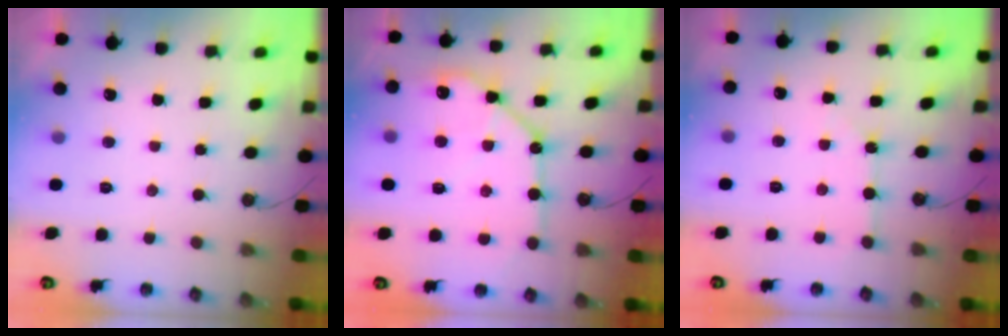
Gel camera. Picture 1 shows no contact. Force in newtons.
{"total": 15.6, "press": 15.5, "slide": 1.8}
{"total": 2.6, "press": 2.5, "slide": 0.4}